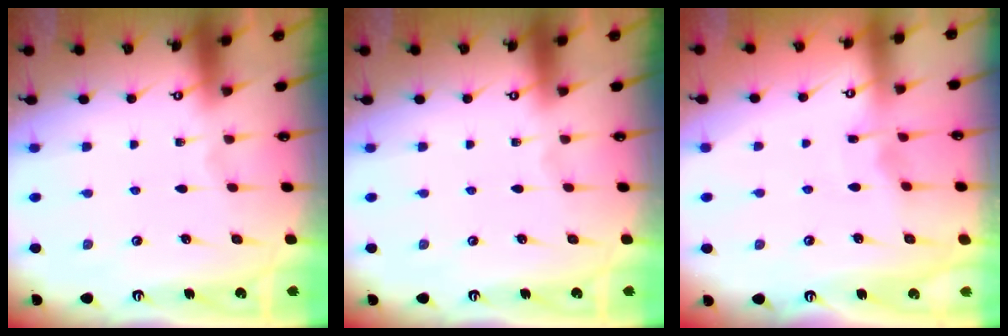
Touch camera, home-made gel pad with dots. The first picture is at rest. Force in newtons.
{"total": 0.0}
{"total": 2.9, "press": 2.9, "slide": 0.4}